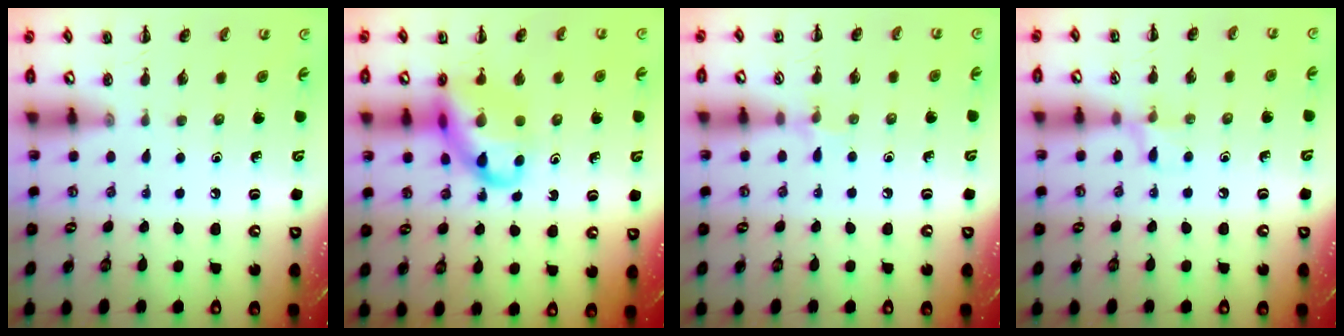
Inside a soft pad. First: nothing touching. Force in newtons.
{"total": 13.6, "press": 13.1, "slide": 3.4}
{"total": 4.9, "press": 4.6, "slide": 1.5}
{"total": 6.4, "press": 6.1, "slide": 1.9}